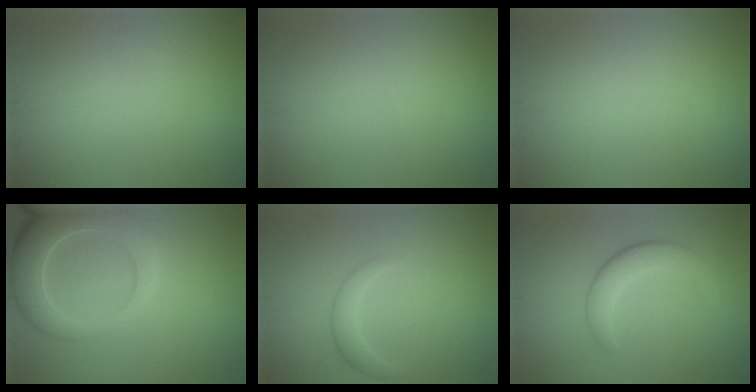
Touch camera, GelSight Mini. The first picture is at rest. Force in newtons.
{"total": 0.0}
{"total": 0.0}
{"total": 6.8, "press": 6.7, "slide": 0.9}
{"total": 1.7, "press": 1.7, "slide": 0.1}
{"total": 3.8, "press": 3.8, "slide": 0.1}